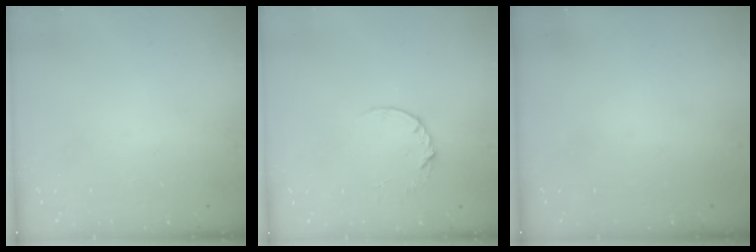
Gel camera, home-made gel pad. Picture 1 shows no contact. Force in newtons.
{"total": 4.8, "press": 4.8, "slide": 0.5}
{"total": 0.0}